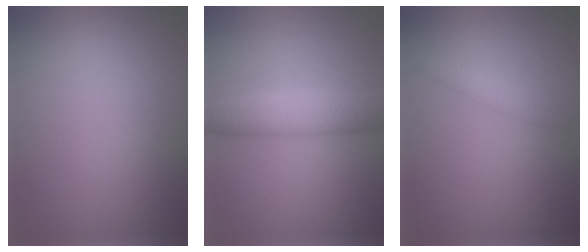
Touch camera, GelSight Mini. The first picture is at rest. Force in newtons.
{"total": 4.5, "press": 4.5, "slide": 0.1}
{"total": 1.4, "press": 1.4, "slide": 0.1}